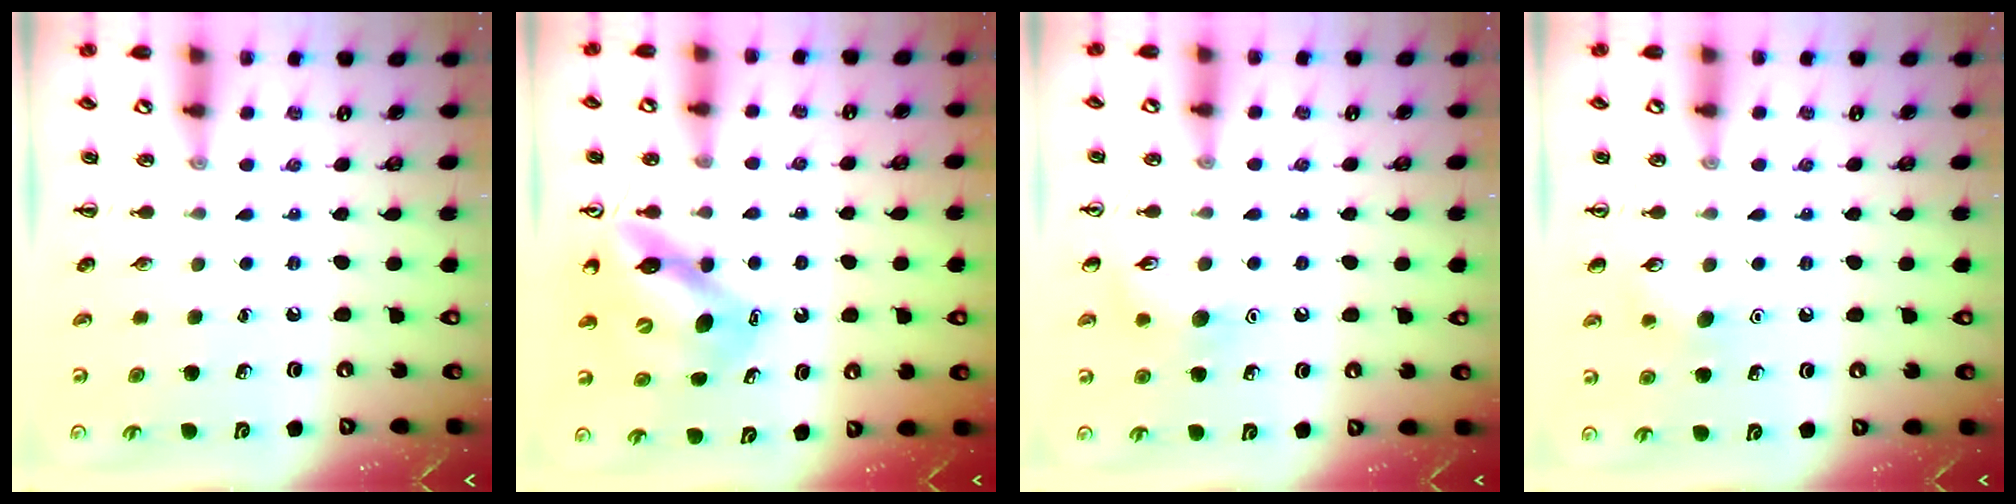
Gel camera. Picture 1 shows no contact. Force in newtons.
{"total": 10.2, "press": 9.8, "slide": 3.0}
{"total": 8.6, "press": 8.5, "slide": 0.9}
{"total": 7.2, "press": 6.9, "slide": 1.9}